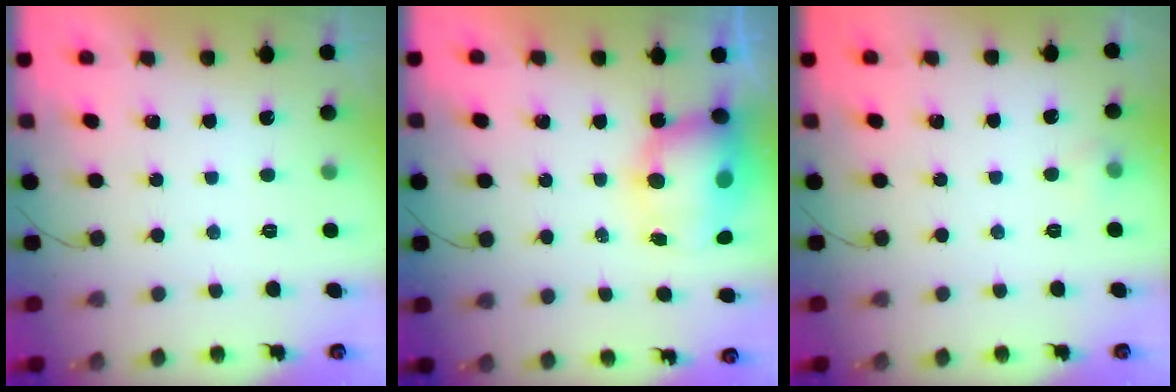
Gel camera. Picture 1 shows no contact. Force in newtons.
{"total": 10.4, "press": 10.2, "slide": 2.1}
{"total": 3.9, "press": 3.7, "slide": 1.4}